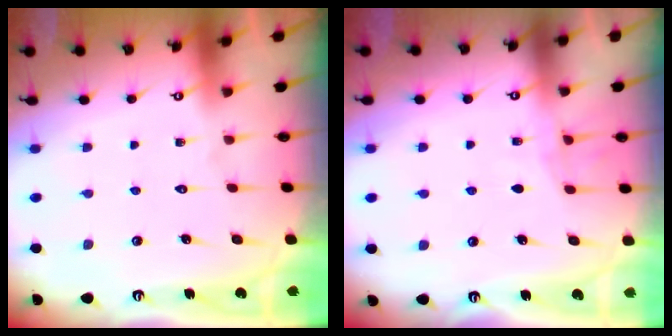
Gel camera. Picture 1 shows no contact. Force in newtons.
{"total": 5.4, "press": 5.4, "slide": 0.6}